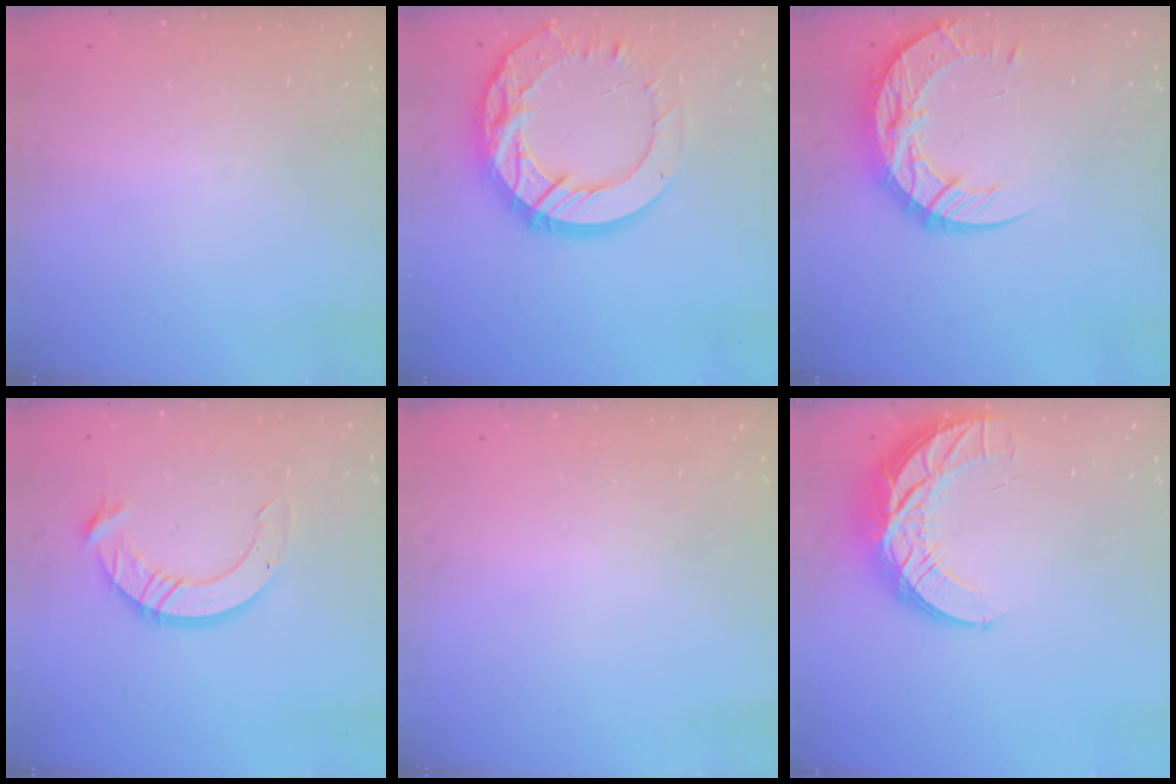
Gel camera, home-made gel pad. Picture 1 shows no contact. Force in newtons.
{"total": 20.2, "press": 20.2, "slide": 1.8}
{"total": 13.9, "press": 13.8, "slide": 1.0}
{"total": 12.6, "press": 12.6, "slide": 1.3}
{"total": 0.0}
{"total": 11.6, "press": 11.6, "slide": 0.9}